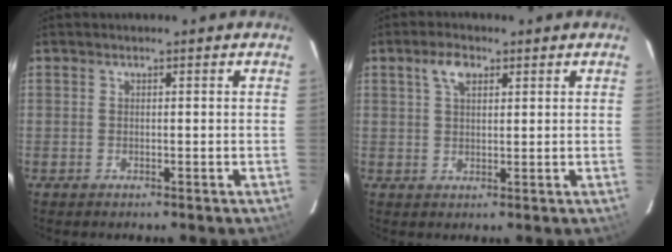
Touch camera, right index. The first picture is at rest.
{"total": 4.0, "force": [2.0, 2.1, 2.7], "torque": [-0.050, 0.011, 0.035]}